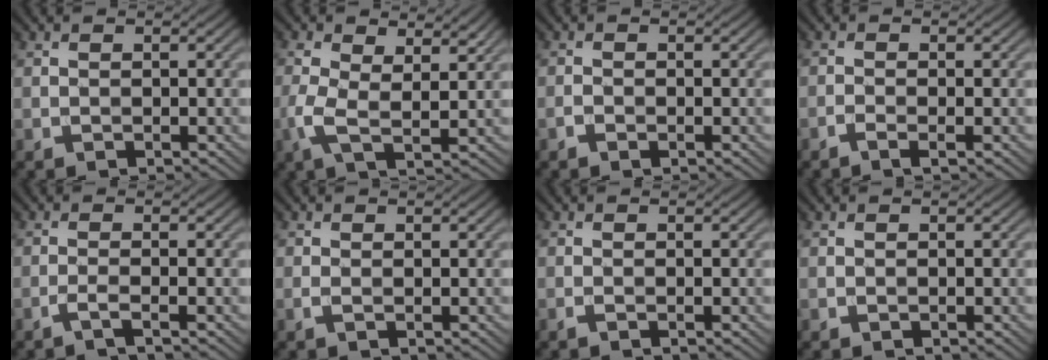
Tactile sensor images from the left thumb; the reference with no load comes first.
{"total": 6.6, "force": [1.2, 3.3, 5.6], "torque": [-0.135, -0.002, 0.015]}
{"total": 0.9, "force": [-0.6, 0.4, 0.5], "torque": [-0.010, 0.001, -0.013]}
{"total": 1.3, "force": [-0.9, 0.1, 1.0], "torque": [-0.021, 0.002, -0.022]}
{"total": 1.7, "force": [-1.0, 0.1, 1.4], "torque": [-0.022, 0.007, -0.030]}
{"total": 0.7, "force": [-0.1, 0.3, 0.7], "torque": [-0.019, -0.001, -0.003]}
{"total": 0.5, "force": [-0.4, 0.0, 0.4], "torque": [-0.011, 0.000, -0.008]}
{"total": 0.0}